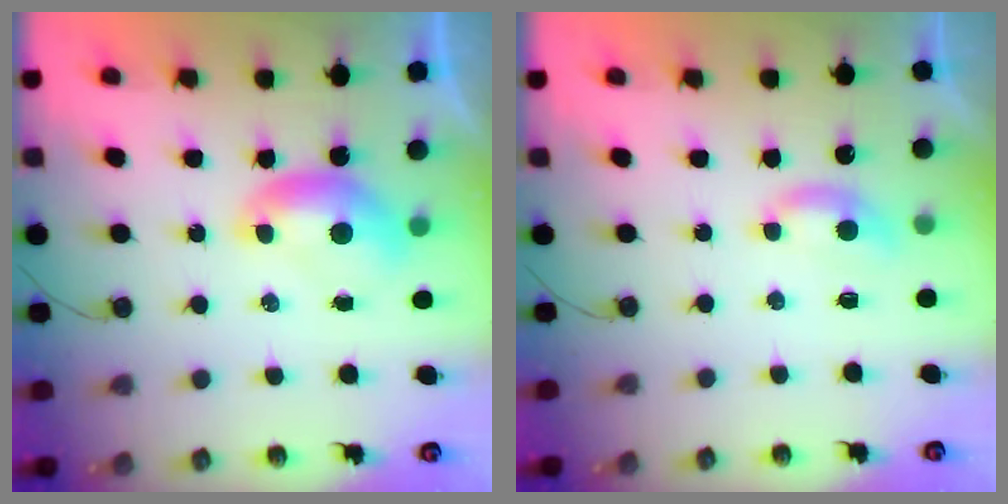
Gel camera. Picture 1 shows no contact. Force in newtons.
{"total": 1.9, "press": 1.9, "slide": 0.5}